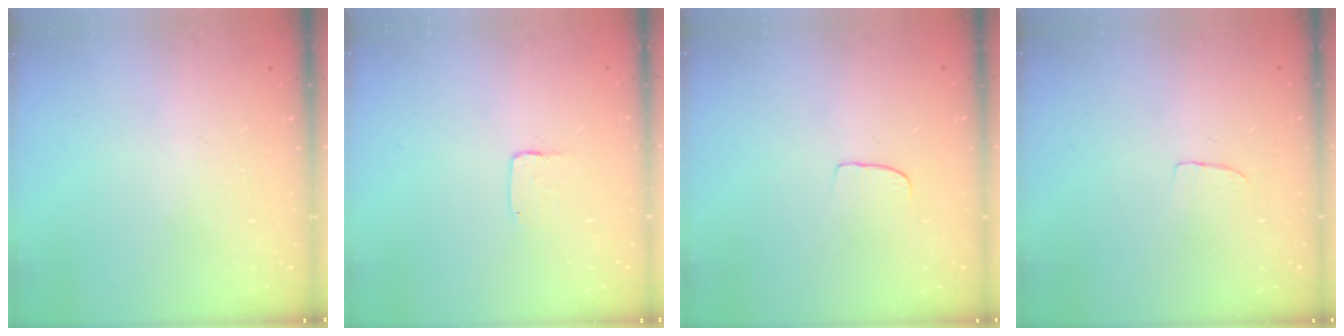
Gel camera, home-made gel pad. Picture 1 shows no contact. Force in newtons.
{"total": 2.0, "press": 2.0, "slide": 0.2}
{"total": 3.2, "press": 3.1, "slide": 0.3}
{"total": 3.5, "press": 3.5, "slide": 0.2}